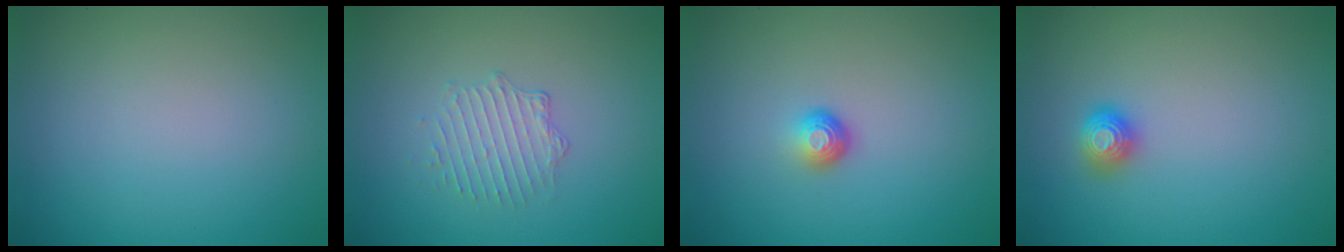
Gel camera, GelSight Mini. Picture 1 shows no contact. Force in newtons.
{"total": 1.7, "press": 1.1, "slide": 1.3}
{"total": 1.6, "press": 1.0, "slide": 1.2}
{"total": 1.4, "press": 1.4, "slide": 0.4}